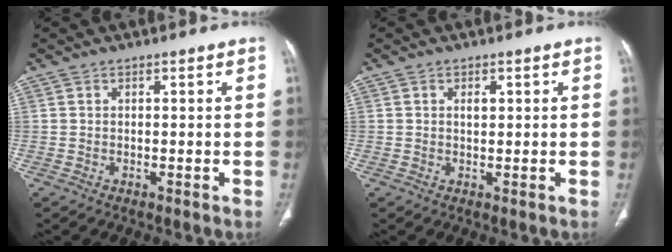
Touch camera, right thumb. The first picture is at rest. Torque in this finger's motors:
{"motor_torque": [-0.23, 0.06, 0.42, 0.40, -0.01]}